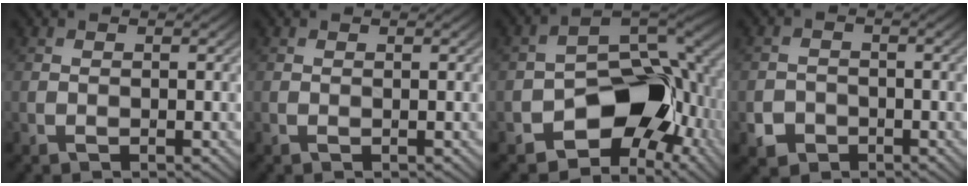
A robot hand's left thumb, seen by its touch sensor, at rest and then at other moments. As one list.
[{"total": 0.0}, {"total": 12.2, "force": [-4.2, 7.7, 8.5], "torque": [-0.121, -0.014, -0.074]}, {"total": 2.5, "force": [-1.3, 2.0, 0.4], "torque": [-0.010, -0.007, -0.021]}]